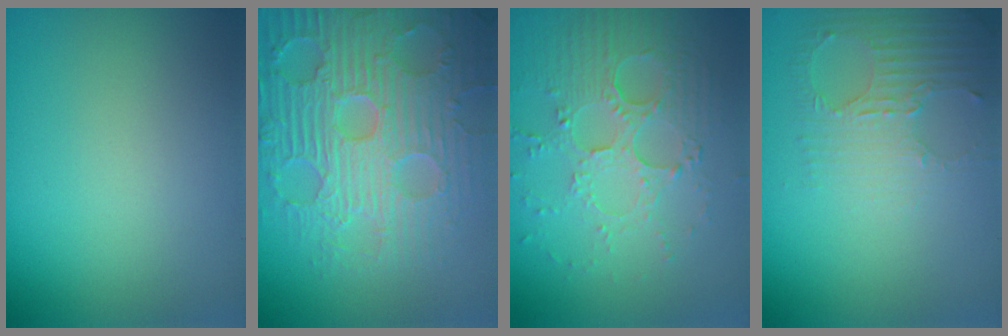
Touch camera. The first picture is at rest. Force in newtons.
{"total": 9.4, "press": 6.9, "slide": 6.4}
{"total": 5.5, "press": 3.8, "slide": 4.0}
{"total": 2.8, "press": 2.4, "slide": 1.4}